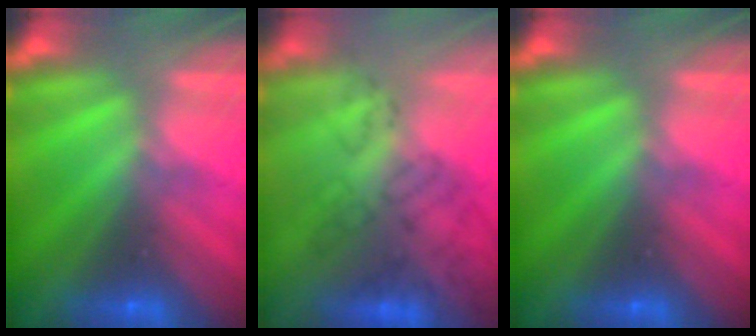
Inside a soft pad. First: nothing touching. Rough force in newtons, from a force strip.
{"total": 3.7}
{"total": 0.0}